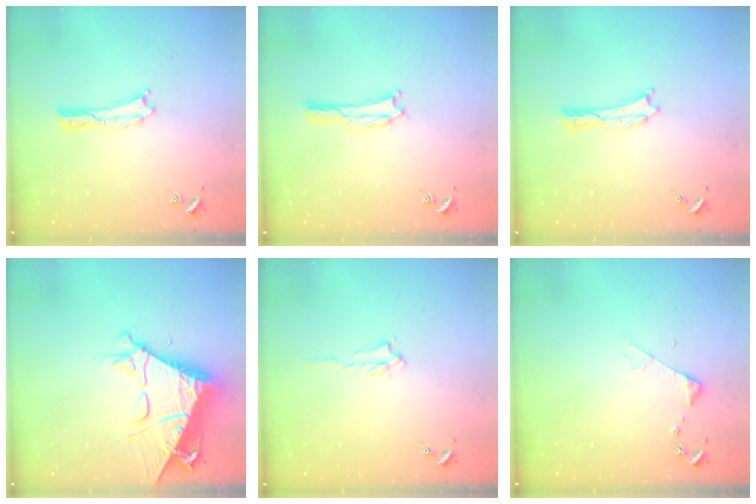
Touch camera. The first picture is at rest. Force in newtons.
{"total": 0.0}
{"total": 0.0}
{"total": 11.3, "press": 11.2, "slide": 1.2}
{"total": 1.3, "press": 1.3, "slide": 0.3}
{"total": 3.1, "press": 3.1, "slide": 0.2}